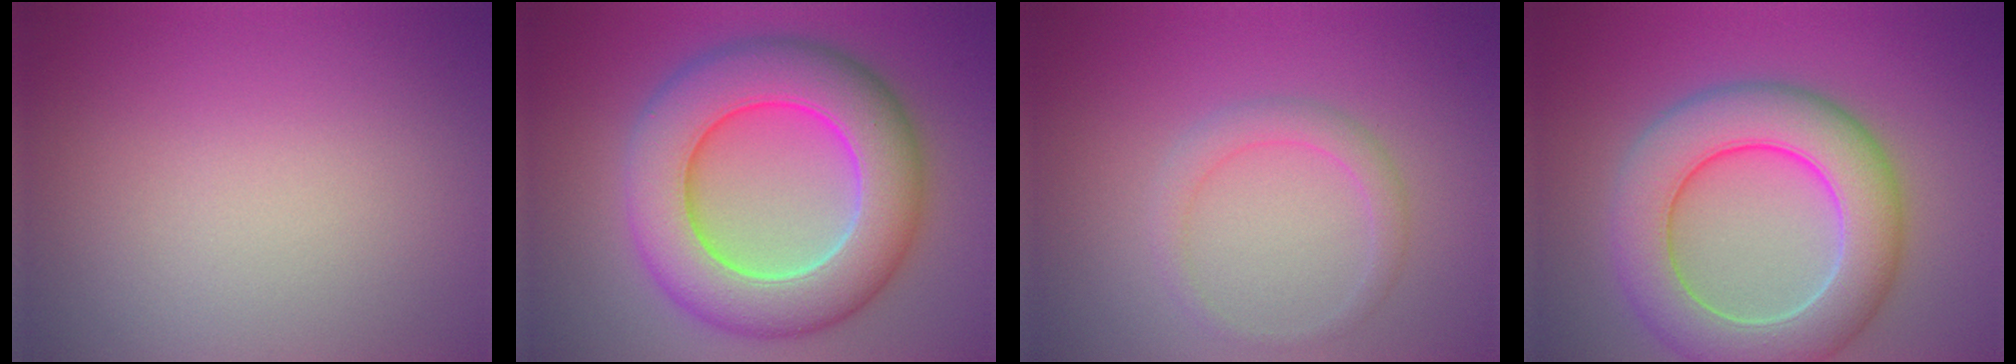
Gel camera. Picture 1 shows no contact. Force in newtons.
{"total": 11.3, "press": 11.3, "slide": 0.3}
{"total": 1.9, "press": 1.9, "slide": 0.1}
{"total": 9.1, "press": 9.1, "slide": 0.5}